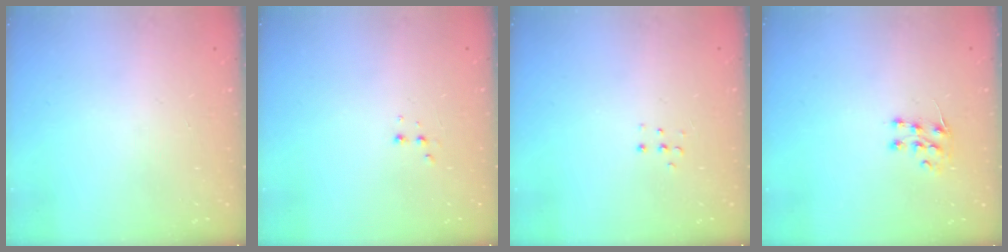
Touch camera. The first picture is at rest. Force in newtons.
{"total": 2.9, "press": 2.7, "slide": 1.0}
{"total": 3.8, "press": 3.7, "slide": 0.7}
{"total": 6.7, "press": 6.5, "slide": 1.4}